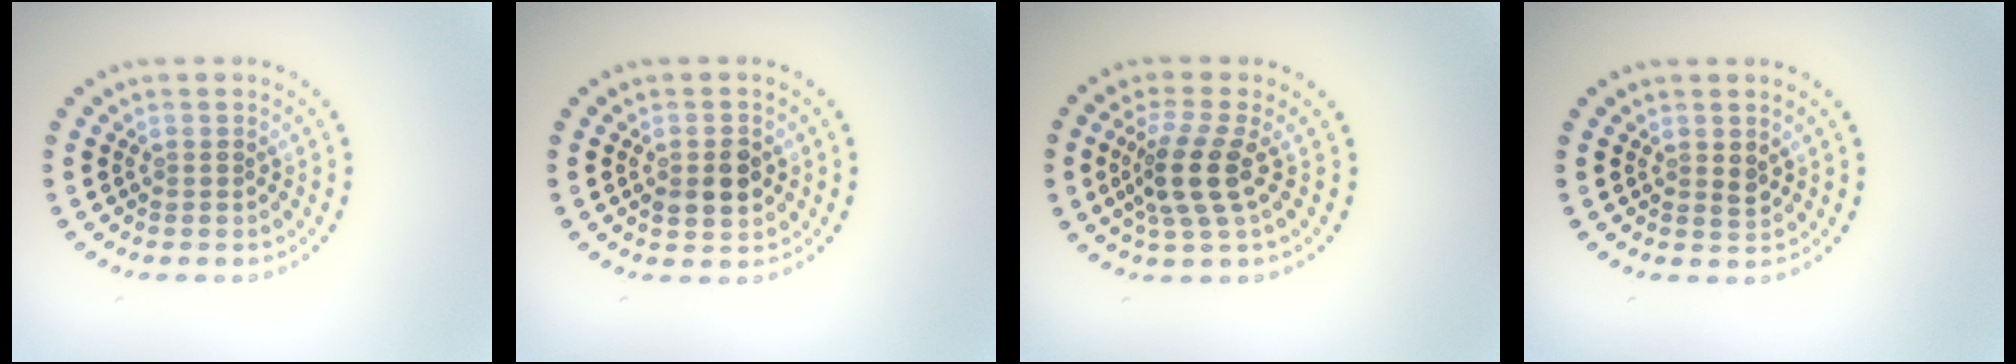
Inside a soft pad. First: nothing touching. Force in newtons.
{"total": 3.0, "press": 3.0, "slide": 0.2}
{"total": 3.9, "press": 3.0, "slide": 2.5}
{"total": 1.1, "press": 1.0, "slide": 0.3}